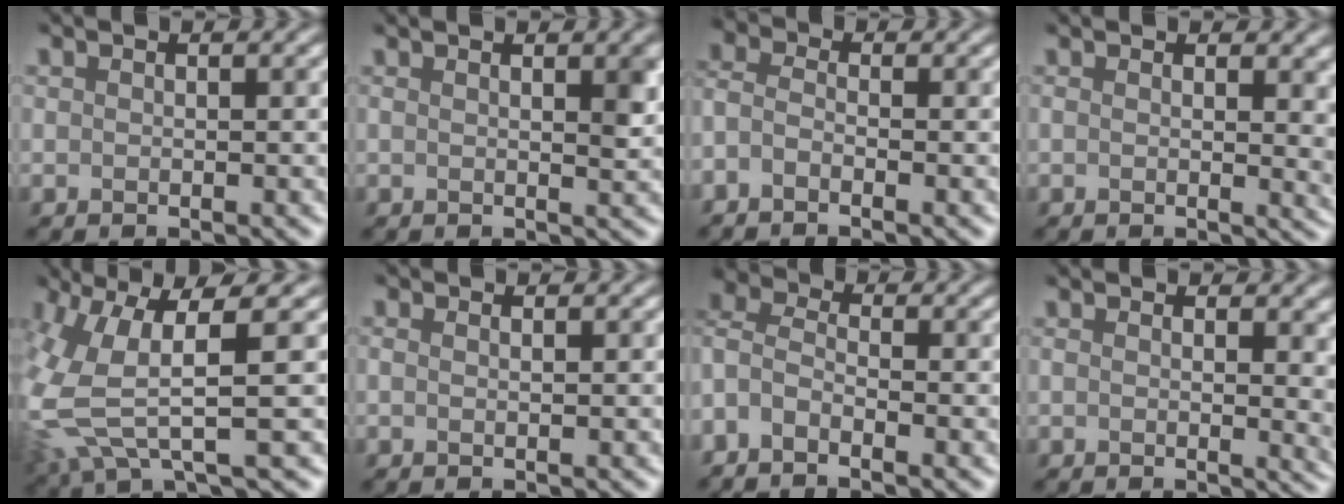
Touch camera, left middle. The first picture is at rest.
{"total": 1.8, "force": [0.6, 0.0, 1.7], "torque": [-0.016, 0.014, 0.011]}
{"total": 2.3, "force": [-2.3, -0.1, 0.1], "torque": [-0.029, 0.001, -0.024]}
{"total": 4.2, "force": [1.0, 1.5, 3.8], "torque": [-0.029, 0.023, 0.007]}
{"total": 5.9, "force": [0.5, 1.4, 5.7], "torque": [-0.163, -0.010, 0.030]}
{"total": 0.0}
{"total": 3.0, "force": [-2.8, 0.8, 0.8], "torque": [-0.034, 0.001, -0.039]}
{"total": 4.8, "force": [1.0, 1.8, 4.3], "torque": [-0.037, 0.026, 0.007]}